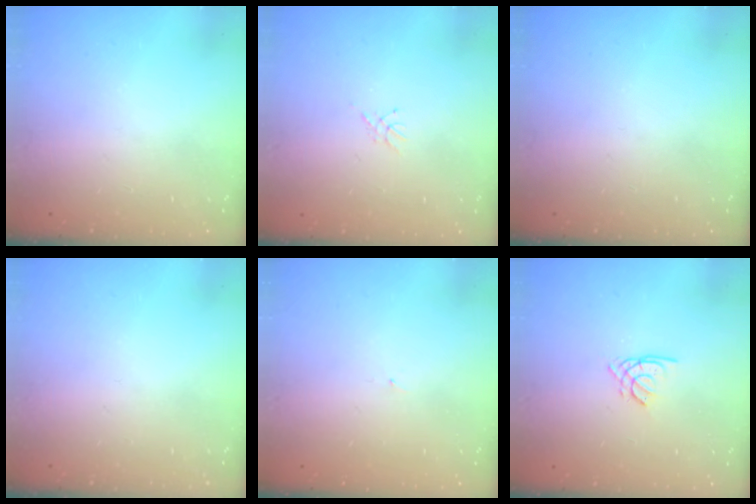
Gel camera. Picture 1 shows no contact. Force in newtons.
{"total": 2.3, "press": 2.2, "slide": 0.3}
{"total": 0.0}
{"total": 0.0}
{"total": 0.8, "press": 0.8, "slide": 0.1}
{"total": 1.5, "press": 1.4, "slide": 0.4}